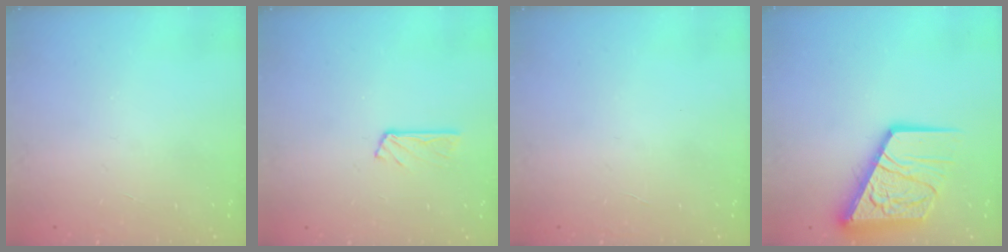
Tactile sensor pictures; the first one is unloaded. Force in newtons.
{"total": 3.2, "press": 3.2, "slide": 0.3}
{"total": 0.0}
{"total": 20.6, "press": 20.5, "slide": 1.9}